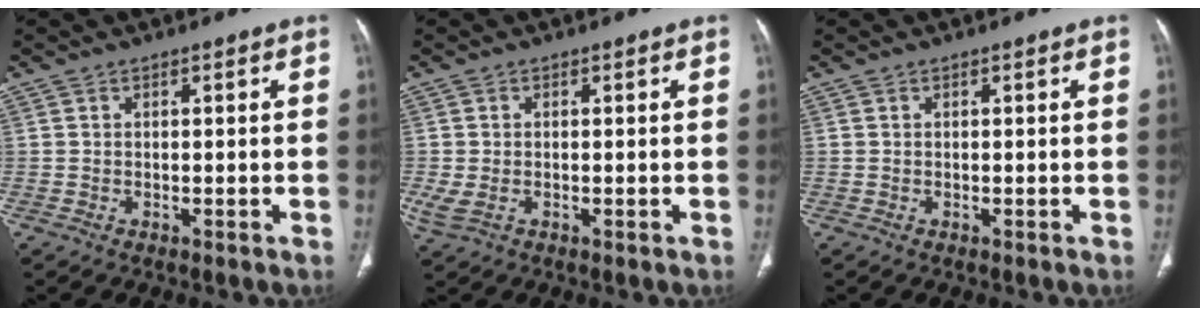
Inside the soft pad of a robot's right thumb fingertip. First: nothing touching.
{"total": 2.9, "force": [-0.6, 1.6, 2.4], "torque": [-0.069, 0.001, -0.006]}
{"total": 0.0}